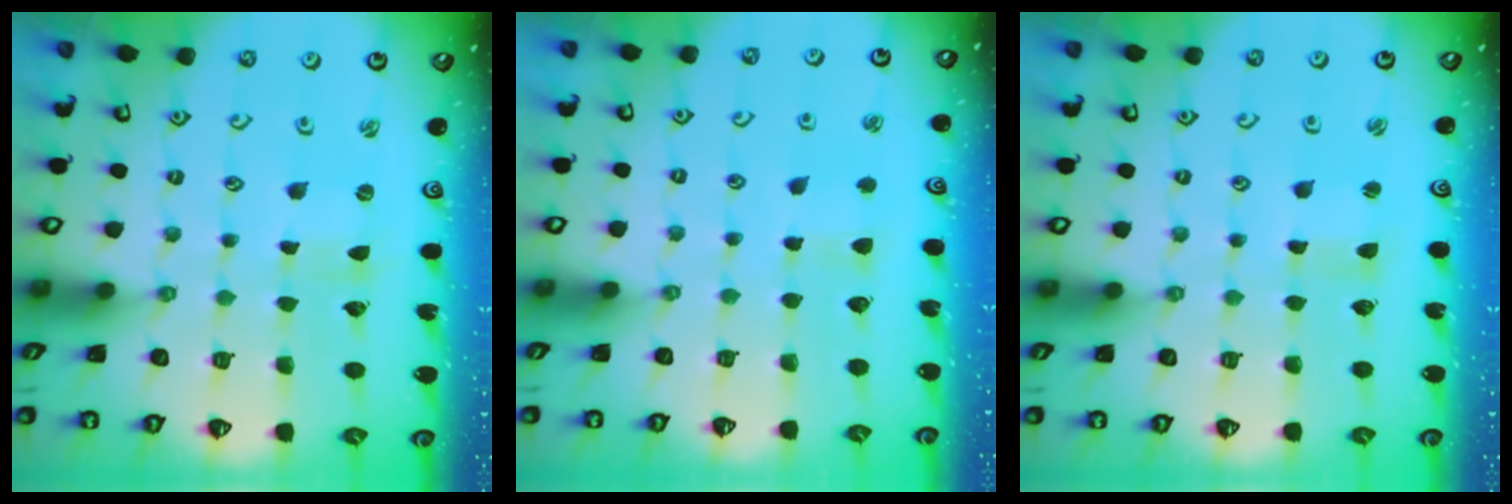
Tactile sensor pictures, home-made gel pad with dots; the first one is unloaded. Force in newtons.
{"total": 2.7, "press": 2.6, "slide": 0.8}
{"total": 1.5, "press": 1.5, "slide": 0.3}